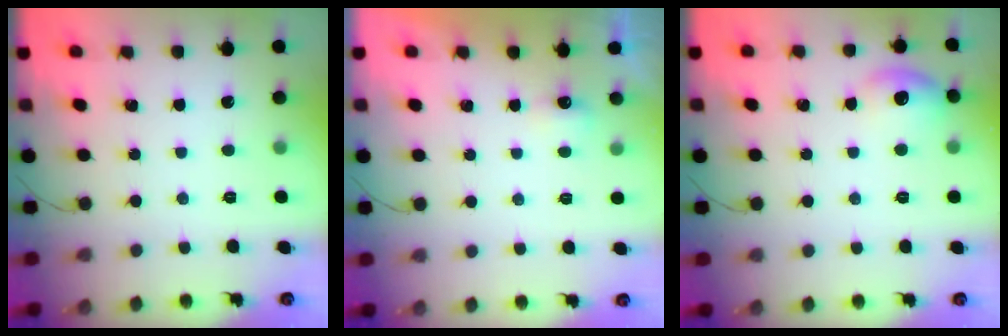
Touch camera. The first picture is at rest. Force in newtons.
{"total": 2.9, "press": 2.8, "slide": 0.8}
{"total": 10.9, "press": 8.4, "slide": 7.0}